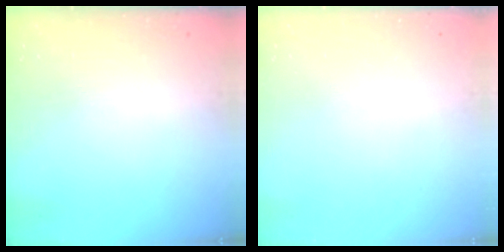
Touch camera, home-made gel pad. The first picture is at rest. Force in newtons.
{"total": 0.0}